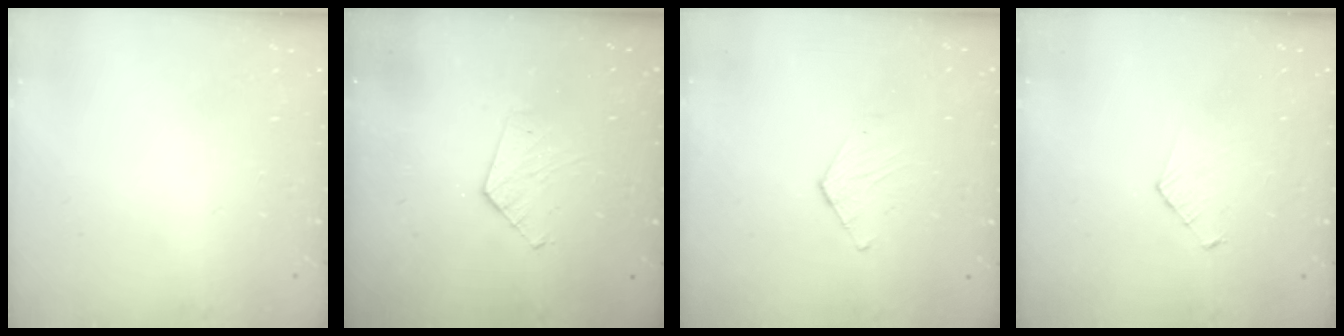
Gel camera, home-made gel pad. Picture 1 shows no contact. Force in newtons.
{"total": 4.9, "press": 4.8, "slide": 0.4}
{"total": 3.6, "press": 3.6, "slide": 0.3}
{"total": 3.8, "press": 3.8, "slide": 0.4}